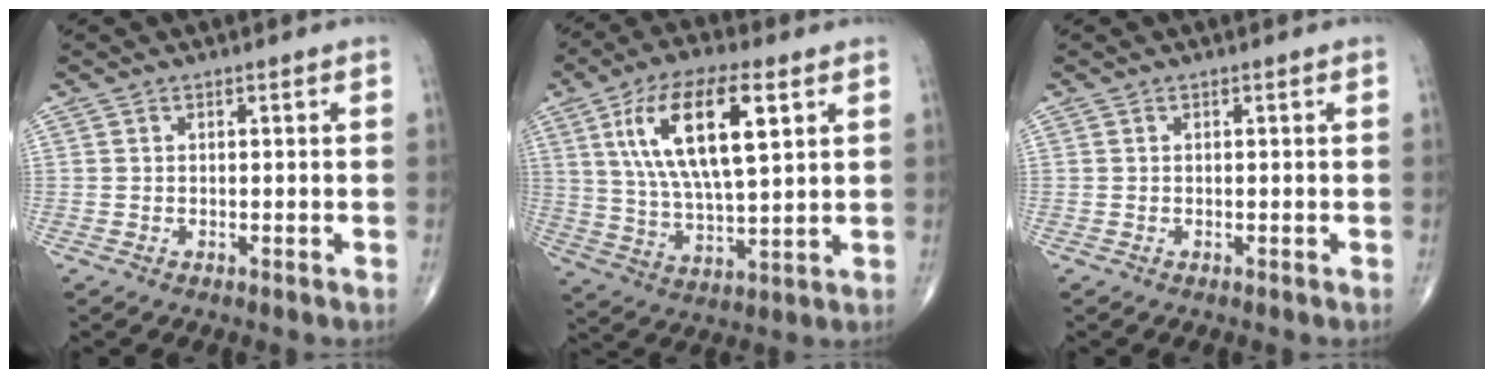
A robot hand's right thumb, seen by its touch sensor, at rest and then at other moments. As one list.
[{"total": 17.8, "force": [6.2, 6.5, 15.3], "torque": [-0.277, -0.010, 0.113]}, {"total": 0.0}]